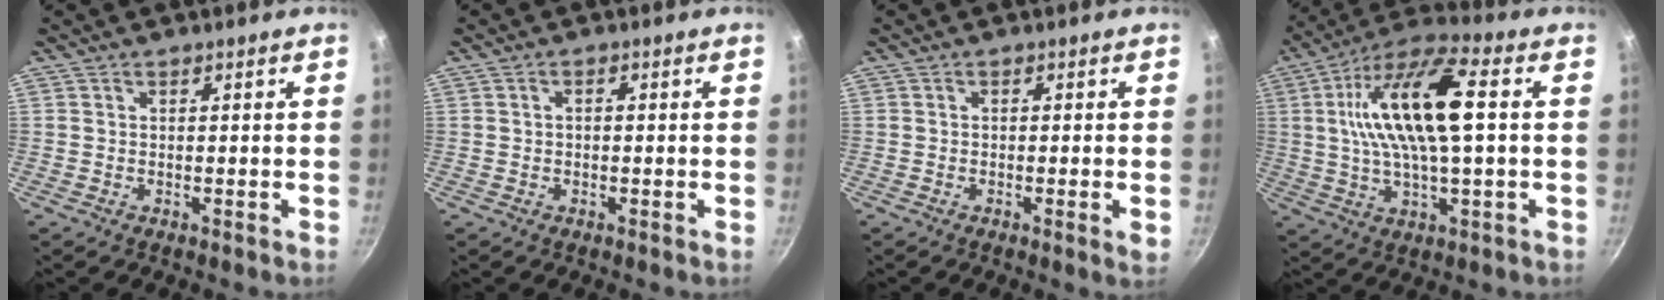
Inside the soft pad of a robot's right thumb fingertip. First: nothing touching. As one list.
[{"total": 1.1, "force": [-0.1, 0.7, 0.8], "torque": [-0.016, 0.007, -0.002]}, {"total": 2.2, "force": [-0.5, 0.2, 2.1], "torque": [-0.034, -0.006, -0.010]}, {"total": 18.5, "force": [2.6, 6.2, 17.2], "torque": [-0.315, 0.023, 0.040]}]